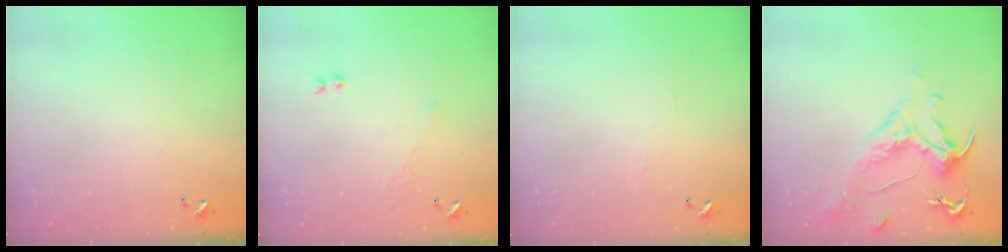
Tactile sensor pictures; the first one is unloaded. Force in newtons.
{"total": 3.6, "press": 3.5, "slide": 0.8}
{"total": 0.8, "press": 0.7, "slide": 0.3}
{"total": 2.0, "press": 1.2, "slide": 1.6}